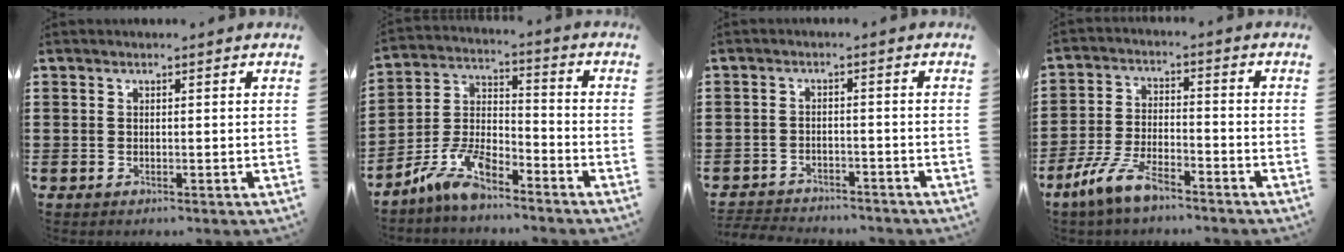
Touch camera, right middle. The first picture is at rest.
{"total": 9.2, "force": [-7.3, 3.0, 4.8], "torque": [-0.112, 0.011, -0.143]}
{"total": 3.0, "force": [-3.0, 0.5, -0.1], "torque": [-0.007, -0.003, -0.065]}
{"total": 7.7, "force": [-5.8, 2.0, 4.6], "torque": [-0.114, -0.005, -0.116]}